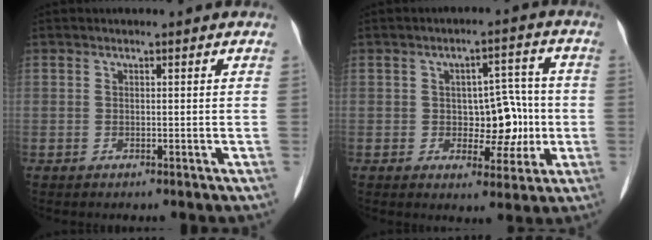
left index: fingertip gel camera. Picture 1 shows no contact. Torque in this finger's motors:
{"motor_torque": [0.06, 0.30, 0.10, 0.03]}